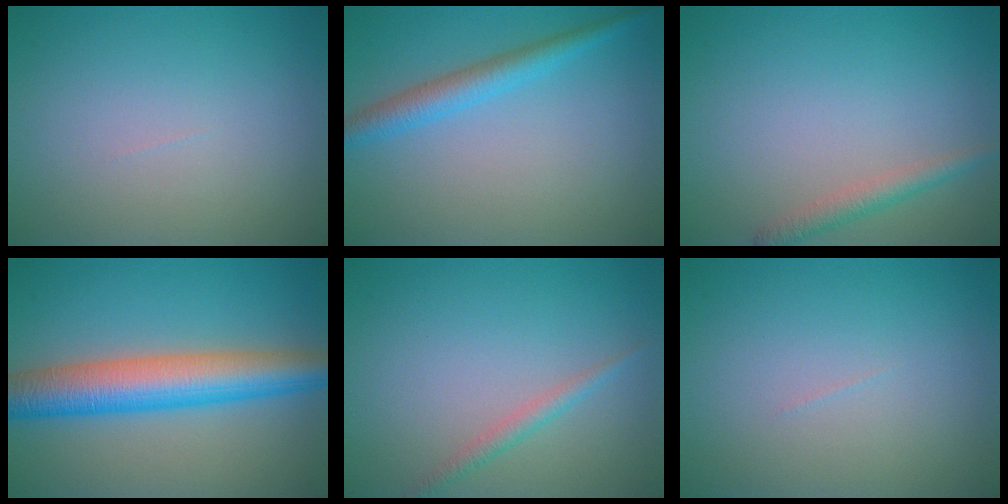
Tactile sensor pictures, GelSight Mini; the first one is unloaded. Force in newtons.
{"total": 3.0, "press": 3.0, "slide": 0.1}
{"total": 1.8, "press": 1.8, "slide": 0.1}
{"total": 7.9, "press": 7.9, "slide": 0.3}
{"total": 1.4, "press": 1.4, "slide": 0.0}
{"total": 0.0}